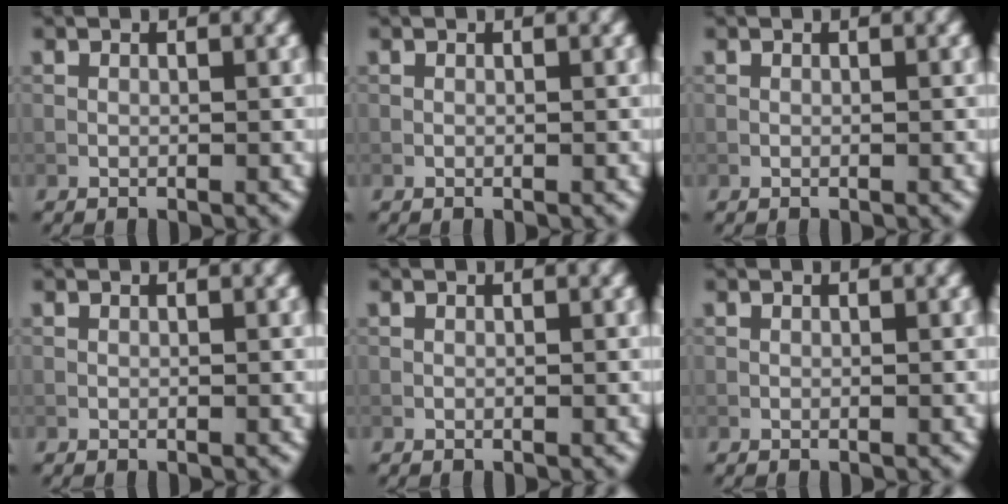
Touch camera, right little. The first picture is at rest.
{"total": 0.0}
{"total": 0.0}
{"total": 0.0}
{"total": 0.0}
{"total": 0.0}